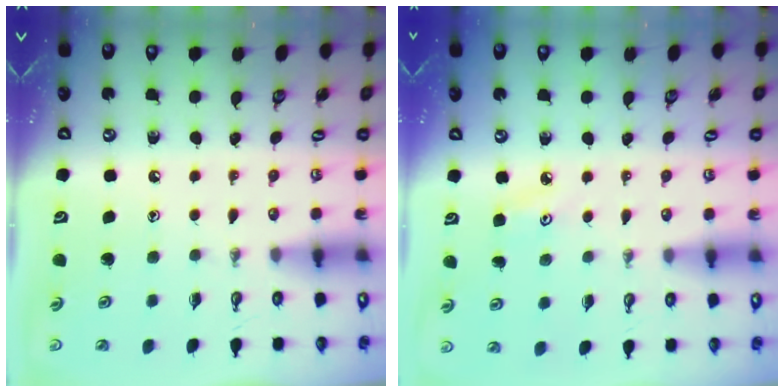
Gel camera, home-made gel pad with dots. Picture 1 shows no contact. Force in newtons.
{"total": 3.9, "press": 3.8, "slide": 0.6}